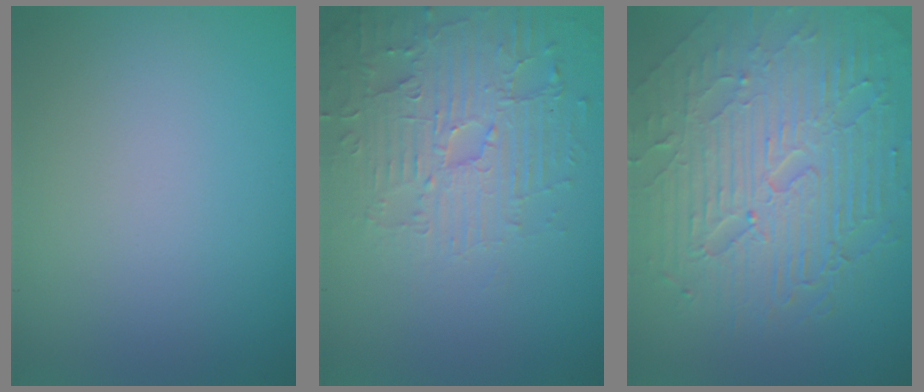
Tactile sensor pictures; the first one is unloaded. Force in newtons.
{"total": 4.8, "press": 4.1, "slide": 2.6}
{"total": 9.8, "press": 6.5, "slide": 7.3}